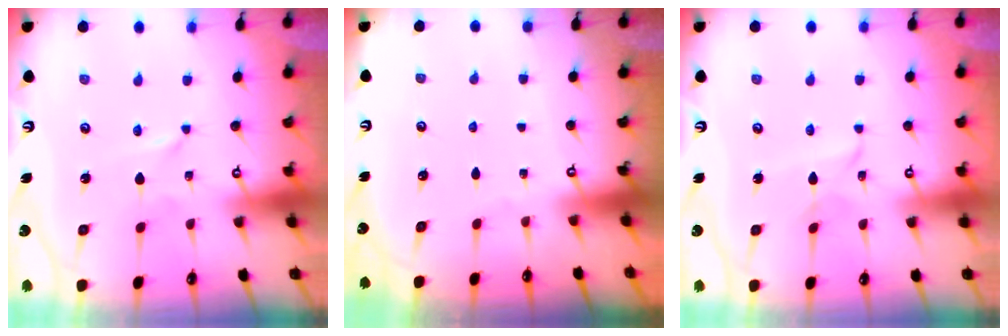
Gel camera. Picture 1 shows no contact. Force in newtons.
{"total": 0.0}
{"total": 4.9, "press": 4.9, "slide": 0.3}